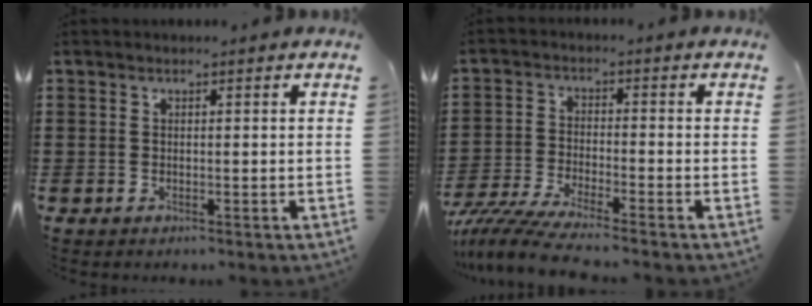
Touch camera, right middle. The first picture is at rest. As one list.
[{"total": 6.2, "force": [-5.7, -0.1, 2.4], "torque": [-0.064, -0.017, -0.113]}]